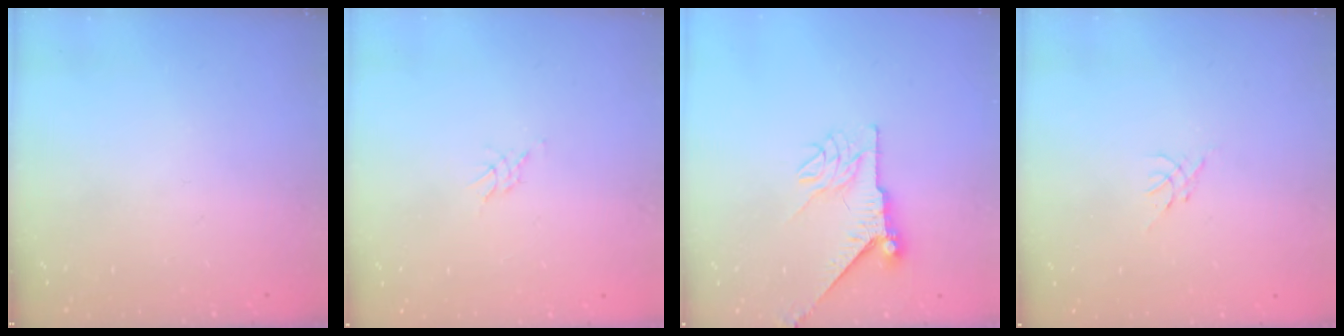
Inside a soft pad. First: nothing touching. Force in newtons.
{"total": 1.4, "press": 1.4, "slide": 0.2}
{"total": 8.4, "press": 8.4, "slide": 0.5}
{"total": 0.5, "press": 0.4, "slide": 0.3}